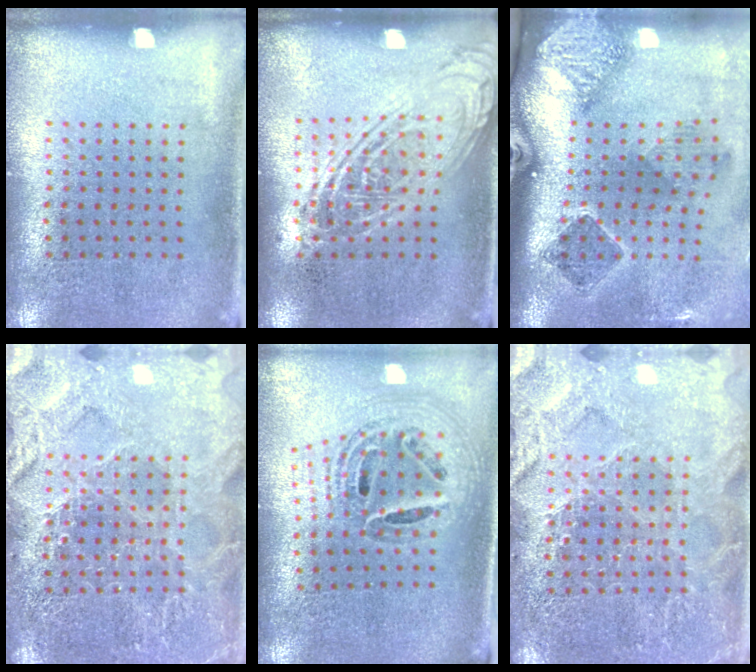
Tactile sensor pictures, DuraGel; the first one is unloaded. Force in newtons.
{"total": 2.4, "press": 2.4, "slide": 0.3}
{"total": 2.8, "press": 1.9, "slide": 2.1}
{"total": 3.7, "press": 3.7, "slide": 0.4}
{"total": 1.5, "press": 1.3, "slide": 0.7}
{"total": 3.4, "press": 3.4, "slide": 0.6}